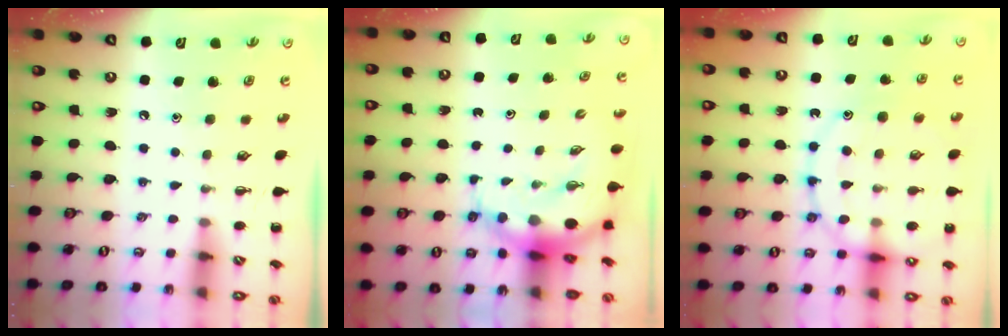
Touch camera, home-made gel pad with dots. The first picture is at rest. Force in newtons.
{"total": 6.8, "press": 6.5, "slide": 1.8}
{"total": 16.6, "press": 16.5, "slide": 2.0}